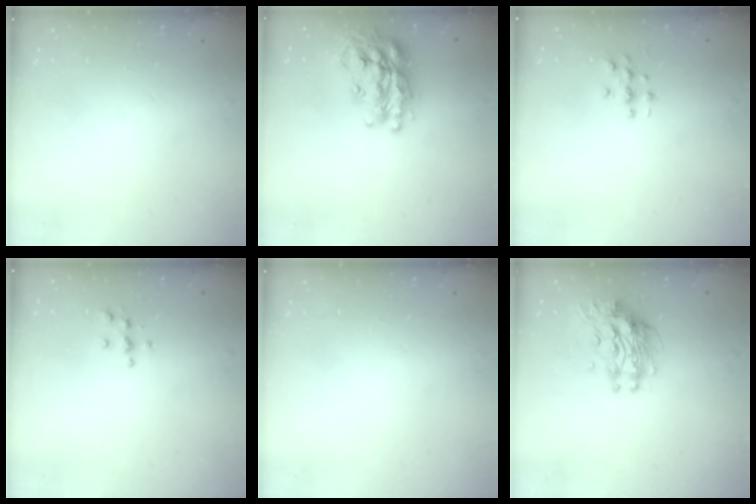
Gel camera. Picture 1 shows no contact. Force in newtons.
{"total": 25.6, "press": 25.5, "slide": 2.2}
{"total": 2.8, "press": 2.8, "slide": 0.3}
{"total": 4.9, "press": 4.9, "slide": 0.5}
{"total": 0.0}
{"total": 11.5, "press": 11.5, "slide": 1.0}